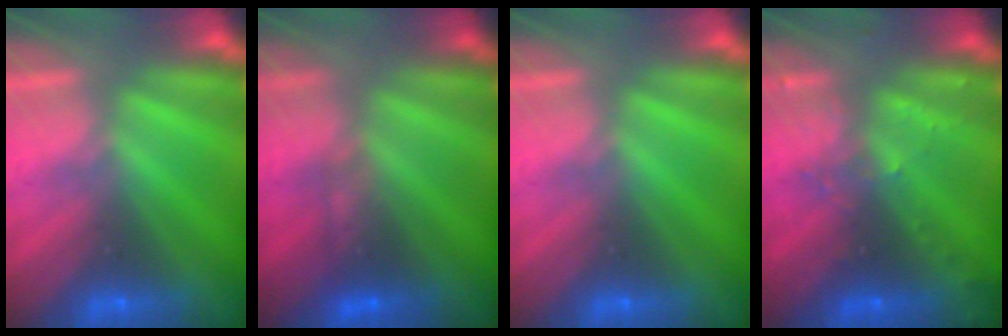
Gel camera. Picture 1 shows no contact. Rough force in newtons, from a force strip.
{"total": 2.3}
{"total": 0.0}
{"total": 3.0}